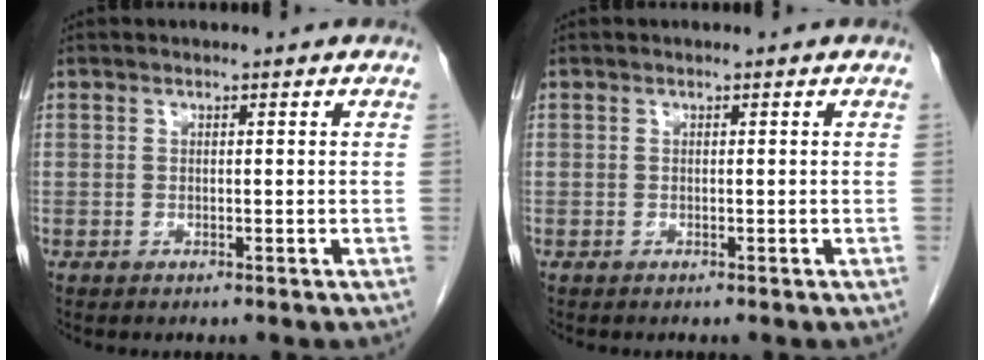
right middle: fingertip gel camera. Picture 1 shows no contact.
{"total": 0.0}